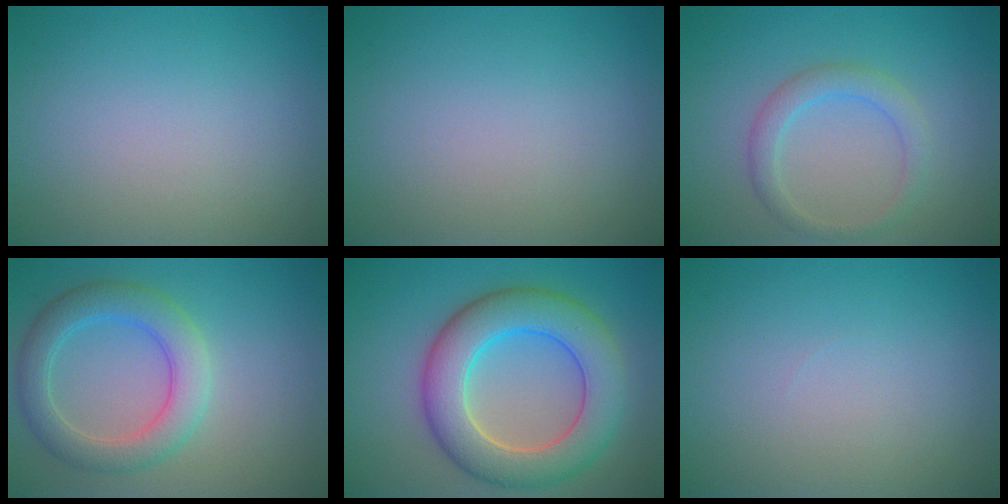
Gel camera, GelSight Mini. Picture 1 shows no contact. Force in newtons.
{"total": 0.0}
{"total": 2.5, "press": 2.5, "slide": 0.1}
{"total": 4.8, "press": 4.8, "slide": 0.2}
{"total": 8.4, "press": 8.4, "slide": 0.6}
{"total": 0.5, "press": 0.5, "slide": 0.0}